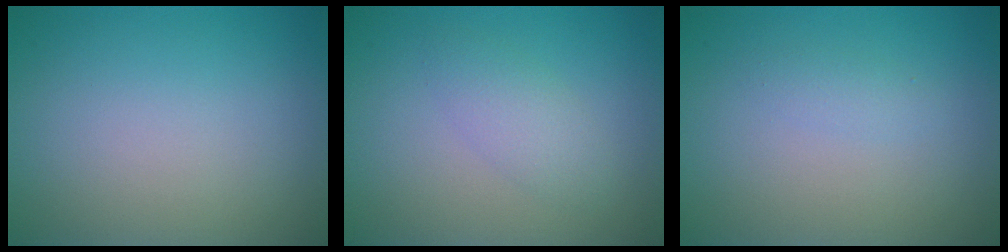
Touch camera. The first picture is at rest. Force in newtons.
{"total": 2.2, "press": 2.2, "slide": 0.1}
{"total": 0.9, "press": 0.9, "slide": 0.1}